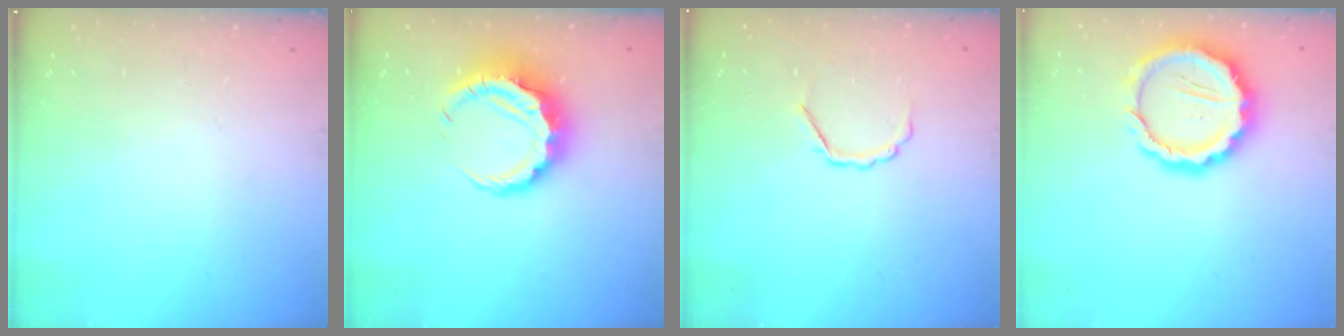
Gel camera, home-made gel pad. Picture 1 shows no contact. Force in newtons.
{"total": 8.9, "press": 8.8, "slide": 1.1}
{"total": 3.7, "press": 3.6, "slide": 0.8}
{"total": 12.8, "press": 12.6, "slide": 2.1}